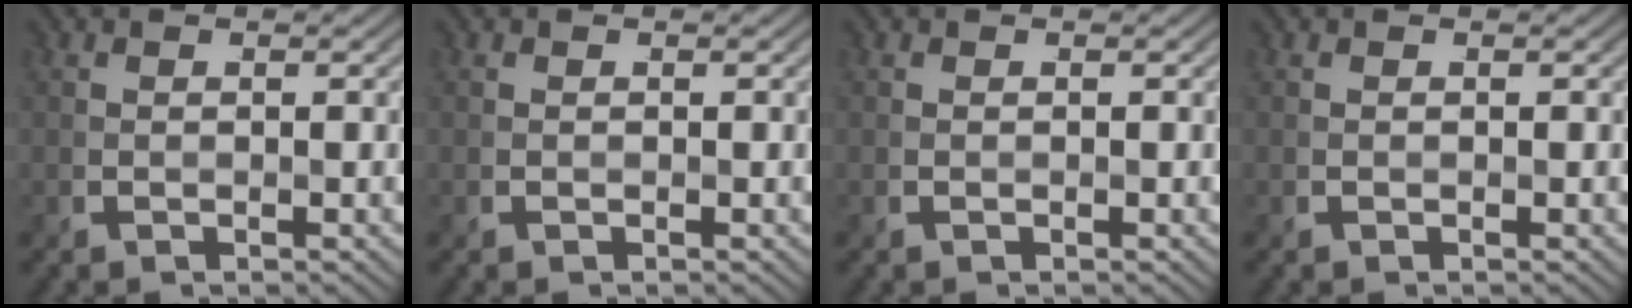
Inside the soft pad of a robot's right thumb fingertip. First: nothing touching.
{"total": 0.0}
{"total": 0.0}
{"total": 0.0}